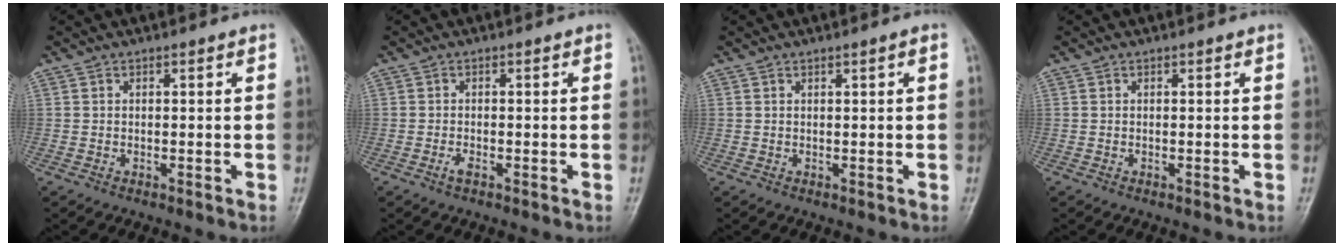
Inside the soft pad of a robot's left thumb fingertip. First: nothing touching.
{"total": 1.3, "force": [-0.8, 0.5, 1.0], "torque": [-0.024, 0.003, -0.015]}
{"total": 0.8, "force": [0.3, 0.0, 0.8], "torque": [-0.013, 0.001, 0.005]}
{"total": 0.0}